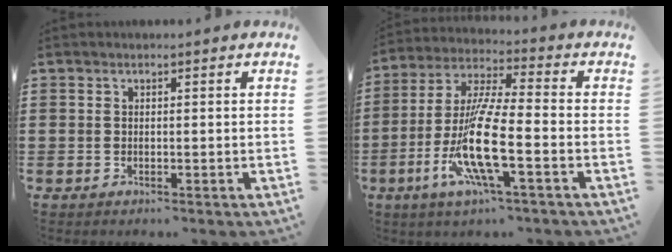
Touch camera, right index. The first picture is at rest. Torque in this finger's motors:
{"motor_torque": [2.14, 0.00, 1.05, 0.21]}